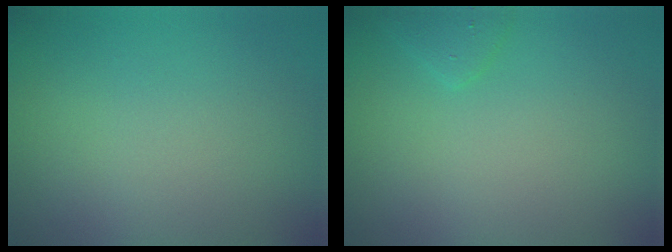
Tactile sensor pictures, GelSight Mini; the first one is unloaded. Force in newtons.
{"total": 1.2, "press": 1.2, "slide": 0.1}